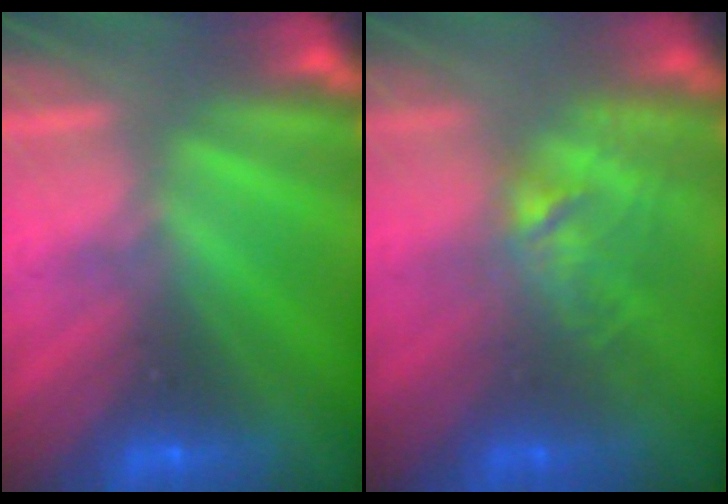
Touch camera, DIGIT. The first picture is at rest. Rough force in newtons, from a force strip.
{"total": 2.8}